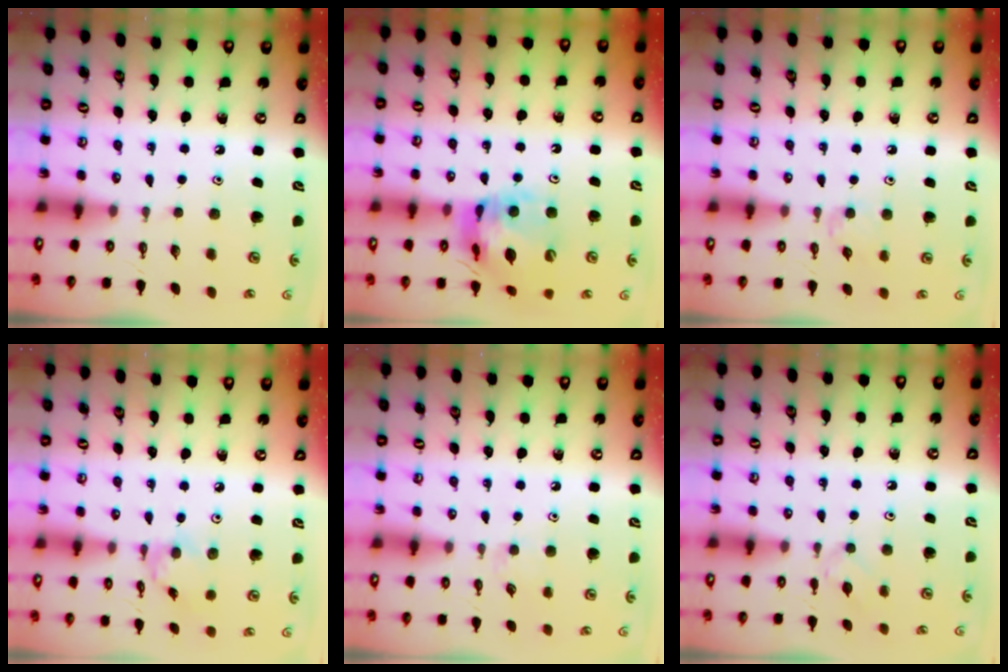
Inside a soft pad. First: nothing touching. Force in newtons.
{"total": 15.4, "press": 15.3, "slide": 1.5}
{"total": 4.2, "press": 4.1, "slide": 0.8}
{"total": 2.1, "press": 2.1, "slide": 0.2}
{"total": 3.5, "press": 3.4, "slide": 0.6}
{"total": 2.2, "press": 2.1, "slide": 0.6}